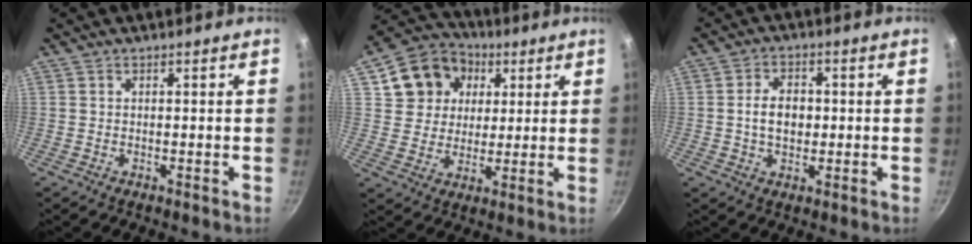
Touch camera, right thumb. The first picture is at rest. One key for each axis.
{"total": 13.6, "fx": 4.7, "fy": 11.6, "fz": 5.5, "tx": -0.075, "ty": 0.016, "tz": 0.075}
{"total": 6.3, "fx": 0.0, "fy": 4.4, "fz": 4.5, "tx": -0.060, "ty": 0.008, "tz": -0.005}